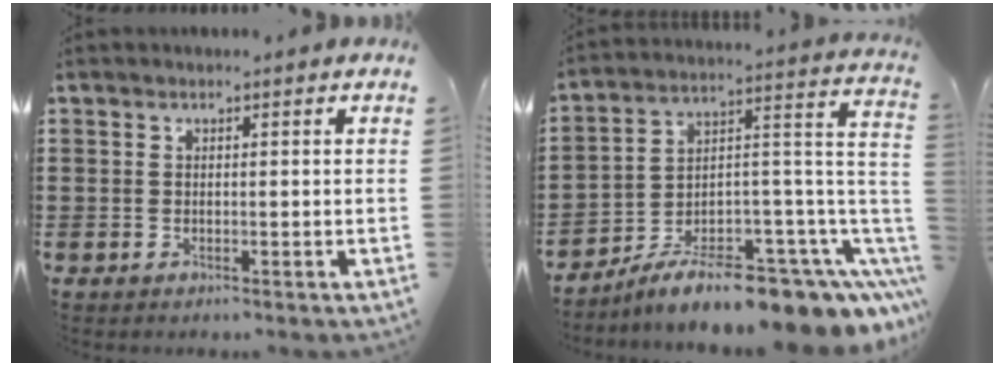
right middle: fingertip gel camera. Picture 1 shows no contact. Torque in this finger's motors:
{"motor_torque": [2.14, 0.00, 1.05, 0.21]}